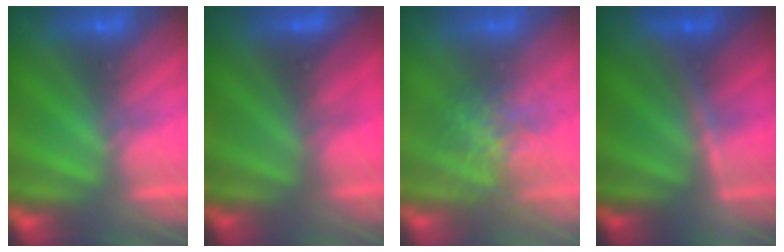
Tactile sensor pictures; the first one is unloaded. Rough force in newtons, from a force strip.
{"total": 2.0}
{"total": 3.5}
{"total": 3.4}